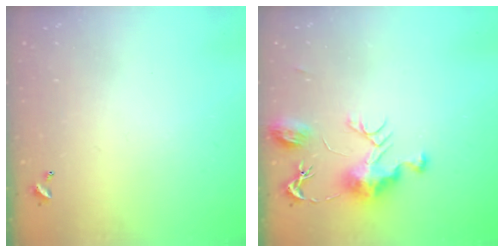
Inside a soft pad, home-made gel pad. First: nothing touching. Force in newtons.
{"total": 9.4, "press": 9.4, "slide": 0.3}